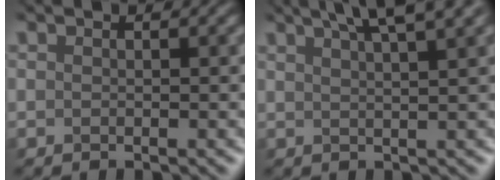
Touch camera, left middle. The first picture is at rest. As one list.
[{"total": 5.3, "force": [3.8, 0.8, 3.6], "torque": [-0.044, 0.033, 0.048]}]